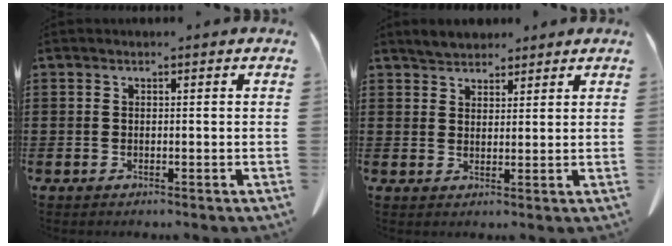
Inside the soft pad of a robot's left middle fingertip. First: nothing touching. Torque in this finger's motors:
{"motor_torque": [0.11, 0.09, 0.03, 0.04]}